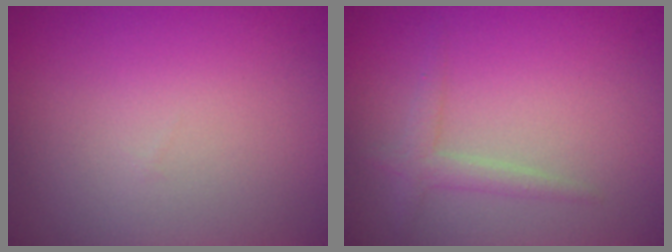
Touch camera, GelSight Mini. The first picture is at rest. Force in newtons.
{"total": 1.6, "press": 1.5, "slide": 0.1}